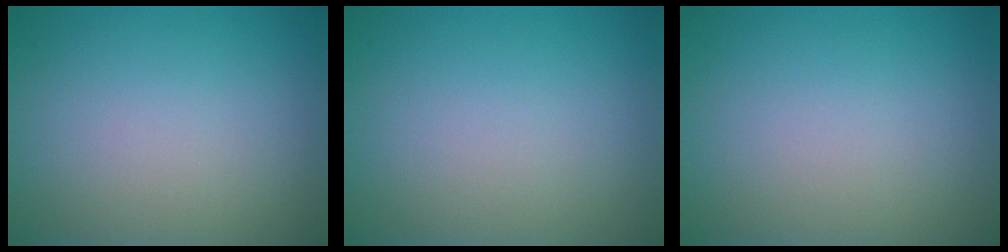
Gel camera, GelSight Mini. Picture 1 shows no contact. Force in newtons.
{"total": 0.0}
{"total": 0.0}